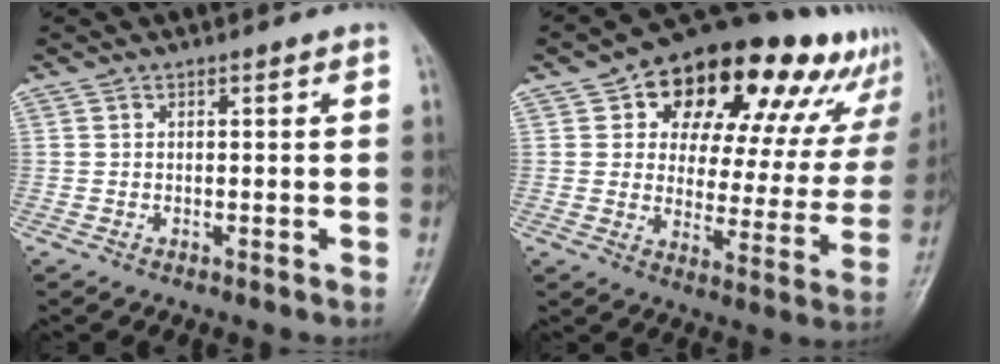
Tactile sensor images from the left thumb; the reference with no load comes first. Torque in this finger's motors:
{"motor_torque": [0.71, 0.77, 1.48, -1.28, 0.13]}